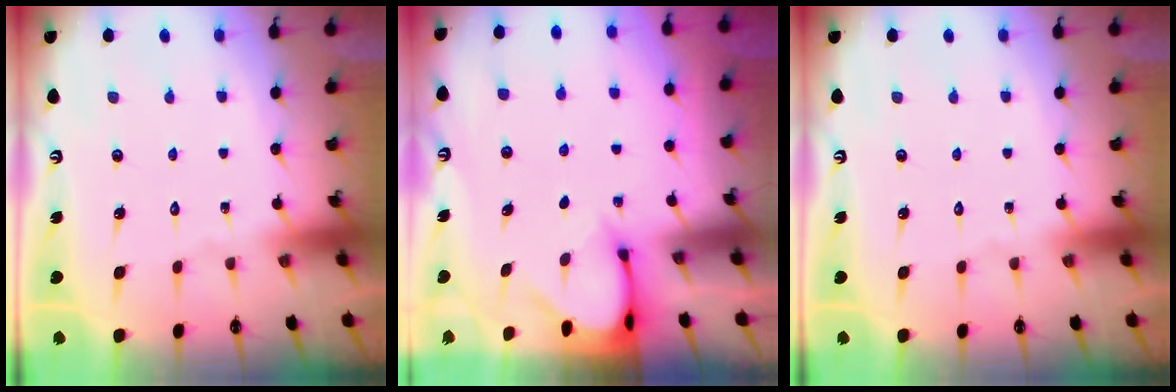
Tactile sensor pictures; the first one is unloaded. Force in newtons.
{"total": 3.4, "press": 3.3, "slide": 0.3}
{"total": 0.0}